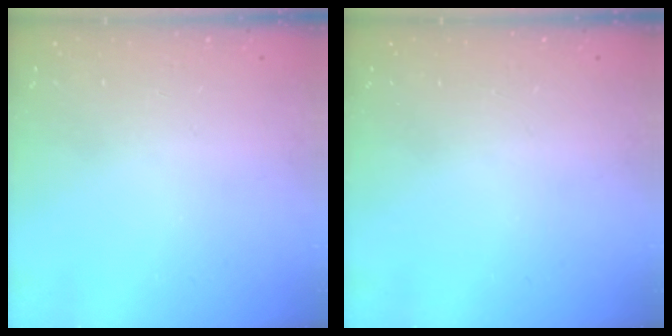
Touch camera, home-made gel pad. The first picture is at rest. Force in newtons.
{"total": 0.0}